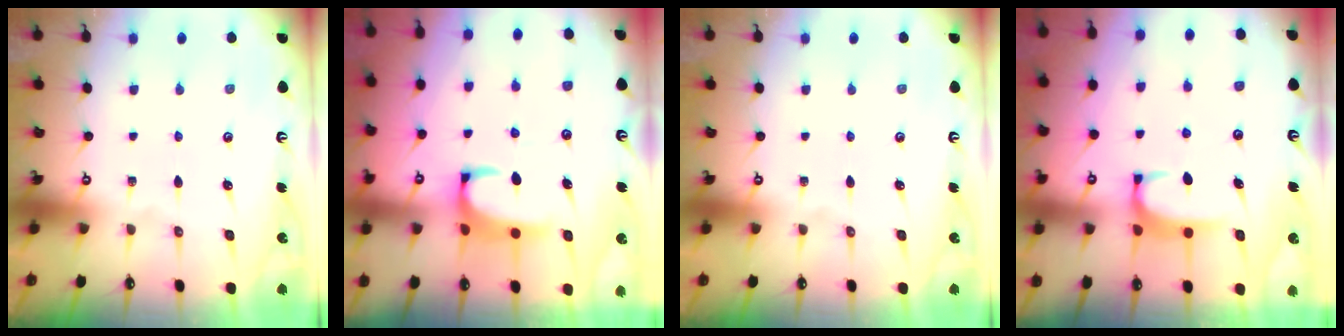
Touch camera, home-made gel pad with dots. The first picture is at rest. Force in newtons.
{"total": 2.2, "press": 2.0, "slide": 1.0}
{"total": 0.0}
{"total": 1.9, "press": 1.8, "slide": 0.5}